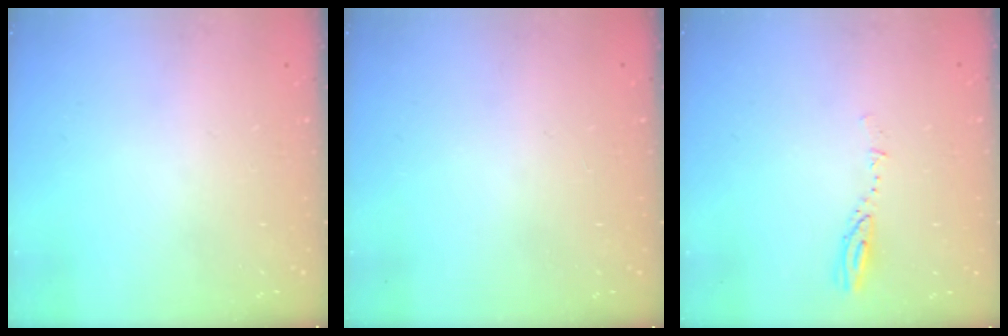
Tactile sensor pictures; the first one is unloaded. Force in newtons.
{"total": 0.0}
{"total": 3.1, "press": 3.1, "slide": 0.4}